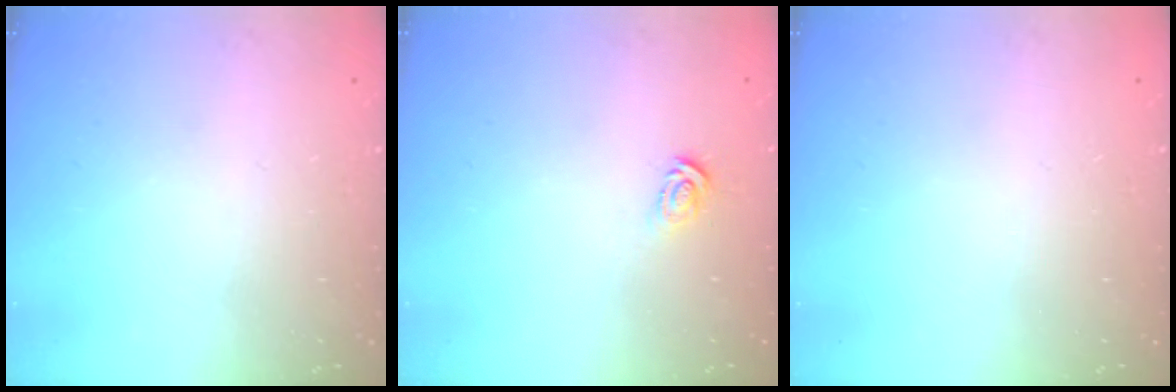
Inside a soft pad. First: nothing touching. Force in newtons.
{"total": 2.9, "press": 2.9, "slide": 0.2}
{"total": 0.0}